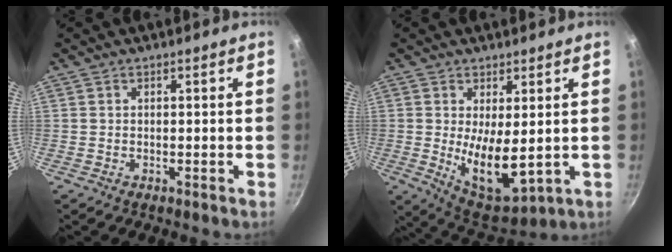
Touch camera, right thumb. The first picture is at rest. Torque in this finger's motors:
{"motor_torque": [1.18, 1.48, 1.17, 0.25, 0.12]}